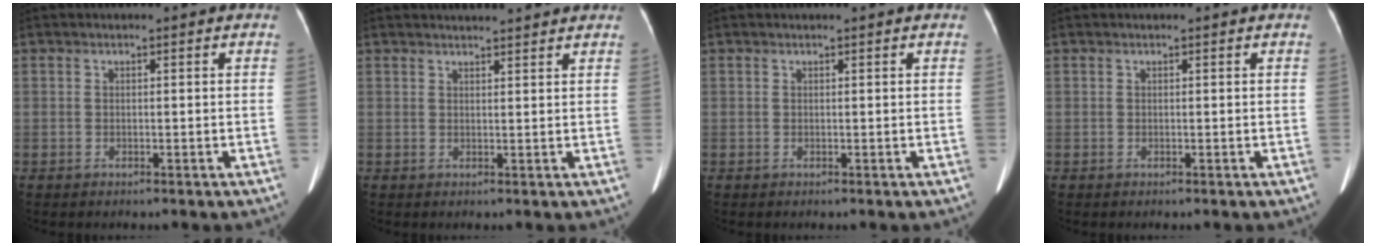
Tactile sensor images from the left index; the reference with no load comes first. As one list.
[{"total": 5.2, "force": [5.0, 0.2, 1.5], "torque": [-0.024, 0.024, 0.060]}, {"total": 0.5, "force": [0.5, 0.0, 0.2], "torque": [-0.001, 0.010, 0.011]}, {"total": 0.0}]